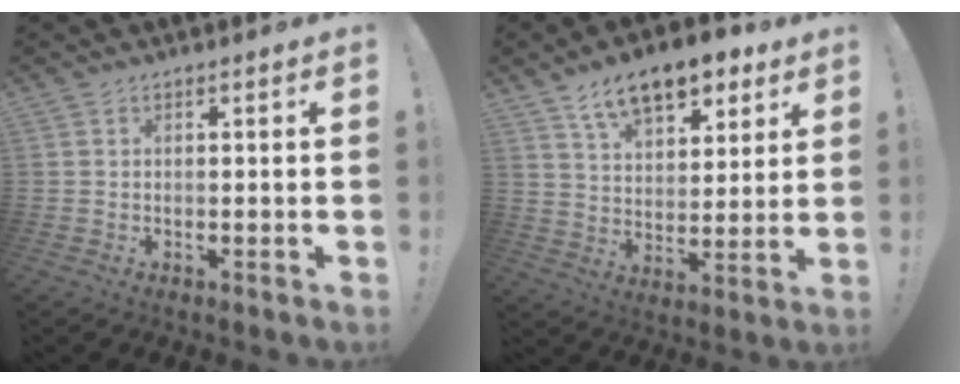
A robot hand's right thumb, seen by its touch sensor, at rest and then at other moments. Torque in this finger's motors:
{"motor_torque": [-0.73, 1.38, 0.48, -0.10, 0.11]}